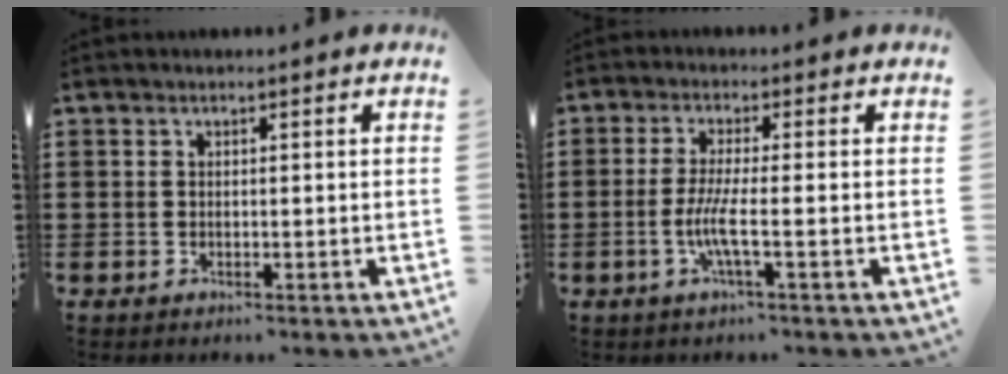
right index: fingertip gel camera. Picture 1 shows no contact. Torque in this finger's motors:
{"motor_torque": [2.14, 0.00, 0.10, 0.10]}